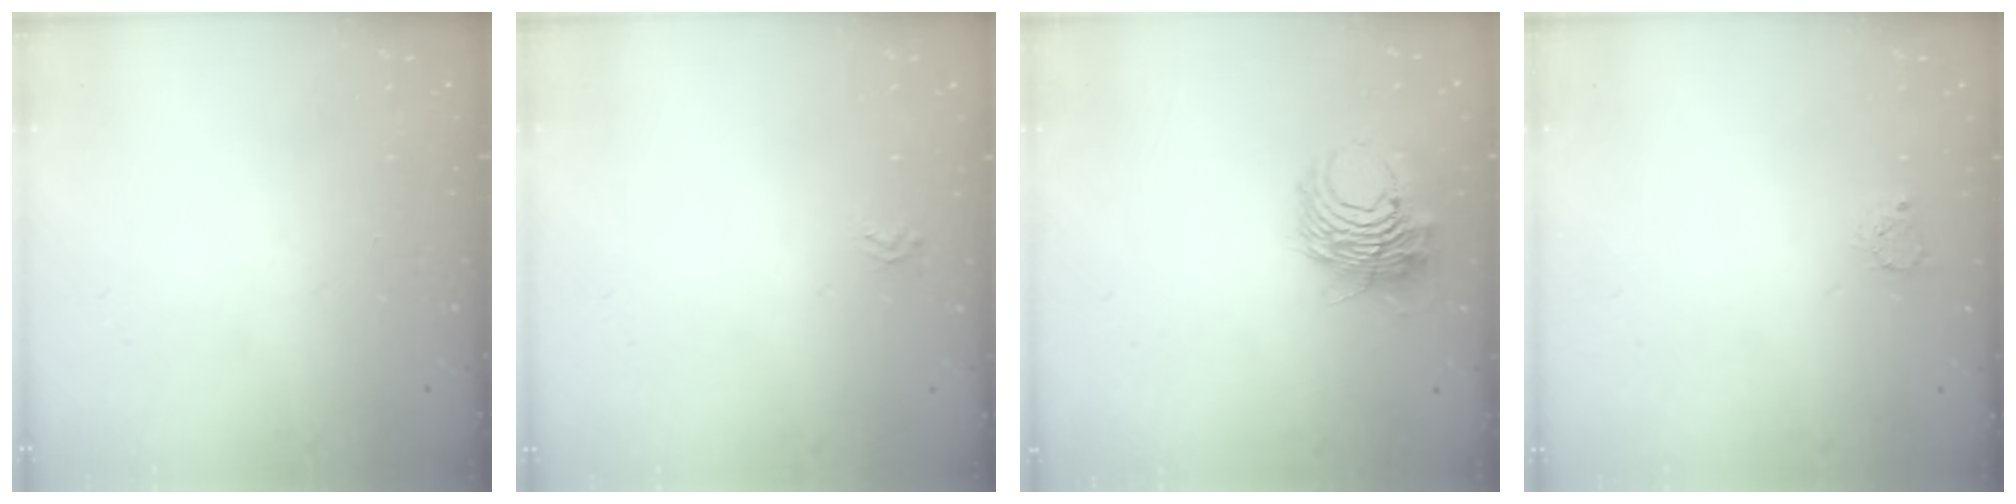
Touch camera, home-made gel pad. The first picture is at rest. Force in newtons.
{"total": 1.9, "press": 1.9, "slide": 0.2}
{"total": 10.2, "press": 10.1, "slide": 1.4}
{"total": 3.1, "press": 3.1, "slide": 0.4}